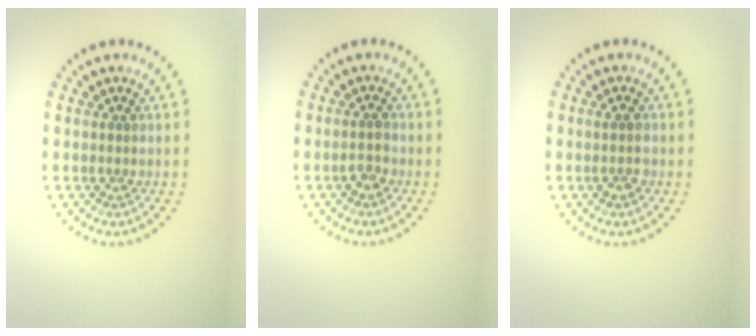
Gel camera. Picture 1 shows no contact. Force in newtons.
{"total": 1.3, "press": 1.3, "slide": 0.2}
{"total": 1.5, "press": 1.5, "slide": 0.2}